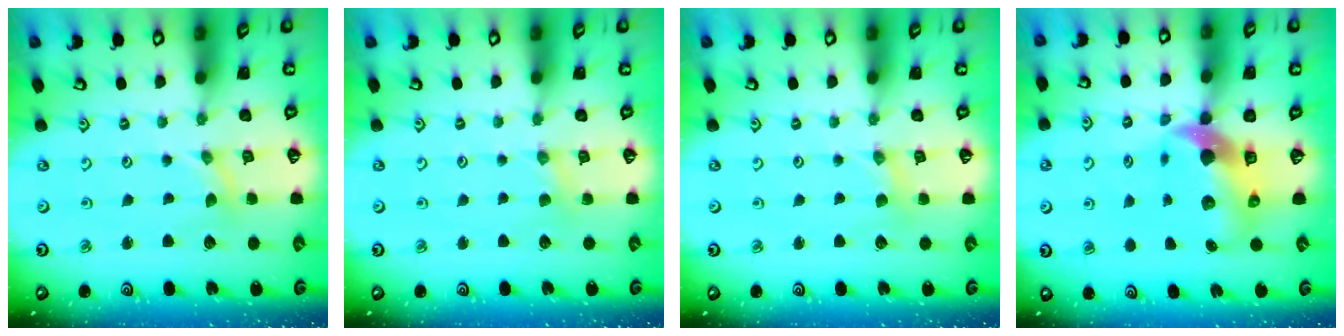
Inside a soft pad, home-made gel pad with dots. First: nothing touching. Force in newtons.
{"total": 2.3, "press": 2.3, "slide": 0.3}
{"total": 2.3, "press": 2.3, "slide": 0.2}
{"total": 9.5, "press": 9.4, "slide": 1.5}